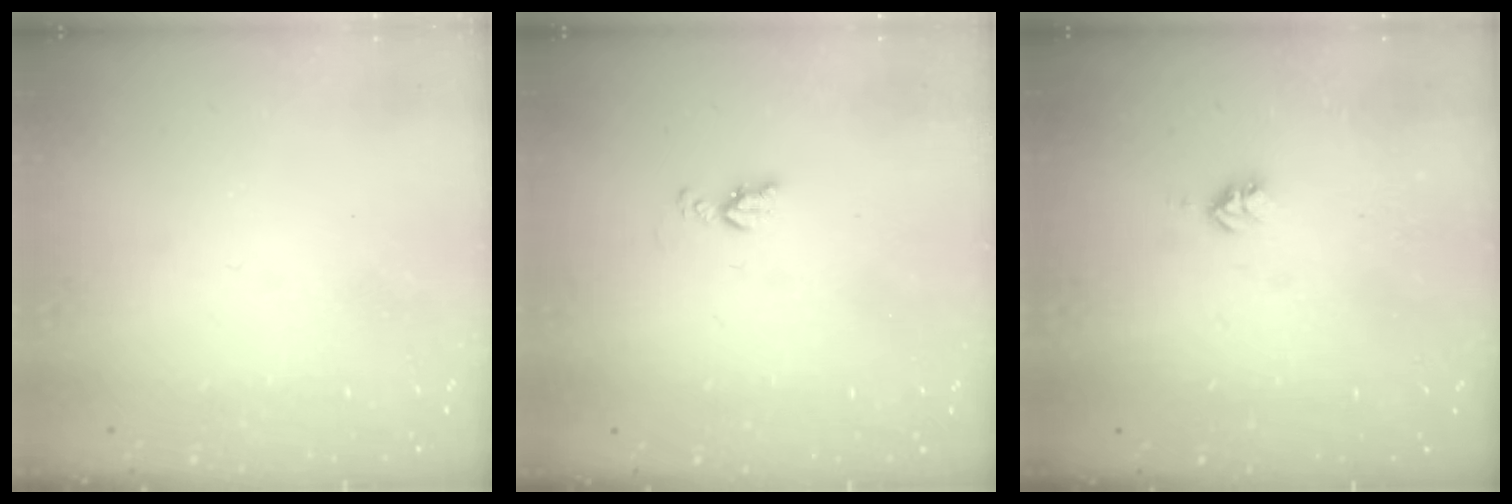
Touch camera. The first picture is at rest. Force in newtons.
{"total": 4.5, "press": 4.5, "slide": 0.6}
{"total": 2.8, "press": 2.8, "slide": 0.2}